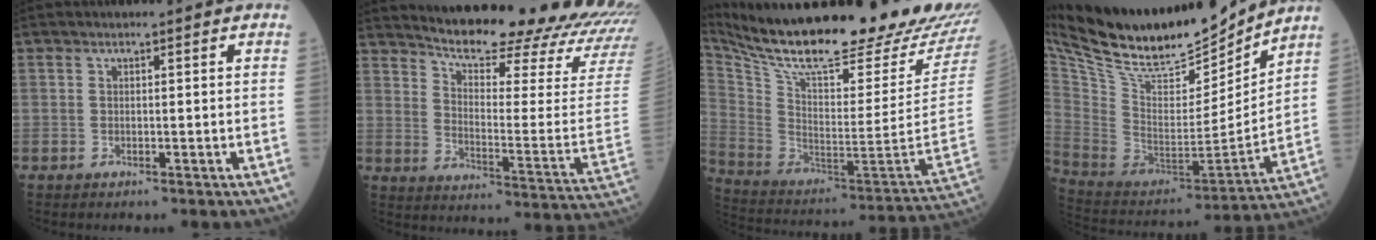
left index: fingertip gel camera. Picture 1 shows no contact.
{"total": 25.4, "force": [23.8, 1.3, 8.8], "torque": [-0.137, -0.119, 0.291]}
{"total": 33.7, "force": [28.5, 4.6, 17.3], "torque": [-0.316, -0.096, 0.410]}
{"total": 25.7, "force": [22.0, 5.0, 12.3], "torque": [-0.229, -0.013, 0.365]}